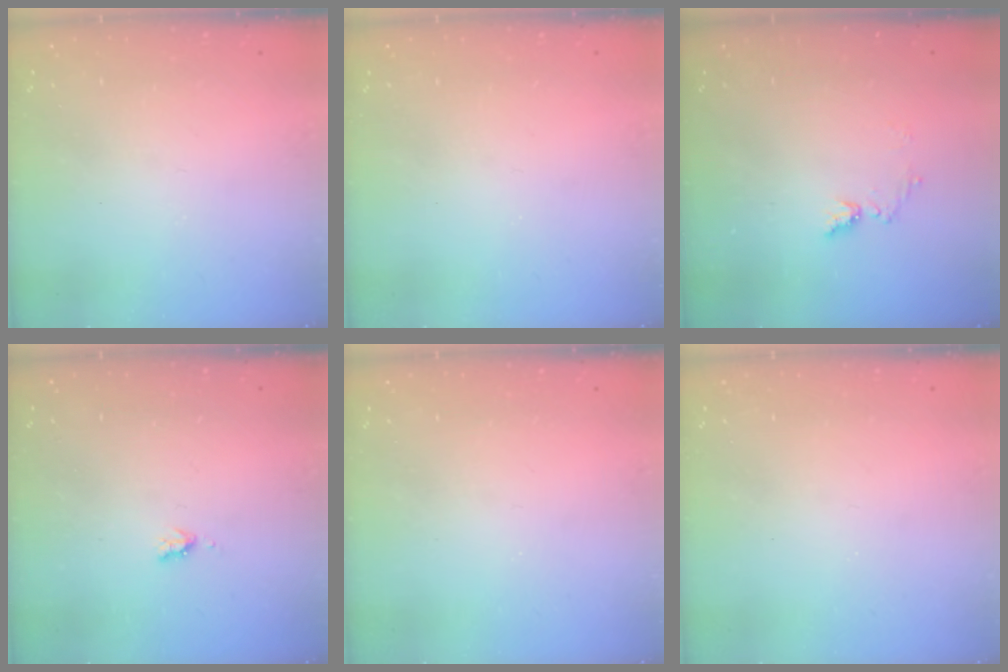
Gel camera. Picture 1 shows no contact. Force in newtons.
{"total": 0.0}
{"total": 5.7, "press": 5.6, "slide": 0.6}
{"total": 3.0, "press": 3.0, "slide": 0.5}
{"total": 0.0}
{"total": 0.0}